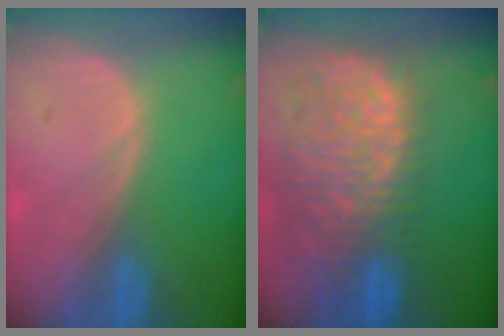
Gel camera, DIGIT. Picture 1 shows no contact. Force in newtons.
{"total": 13.3, "press": 11.0, "slide": 7.5}